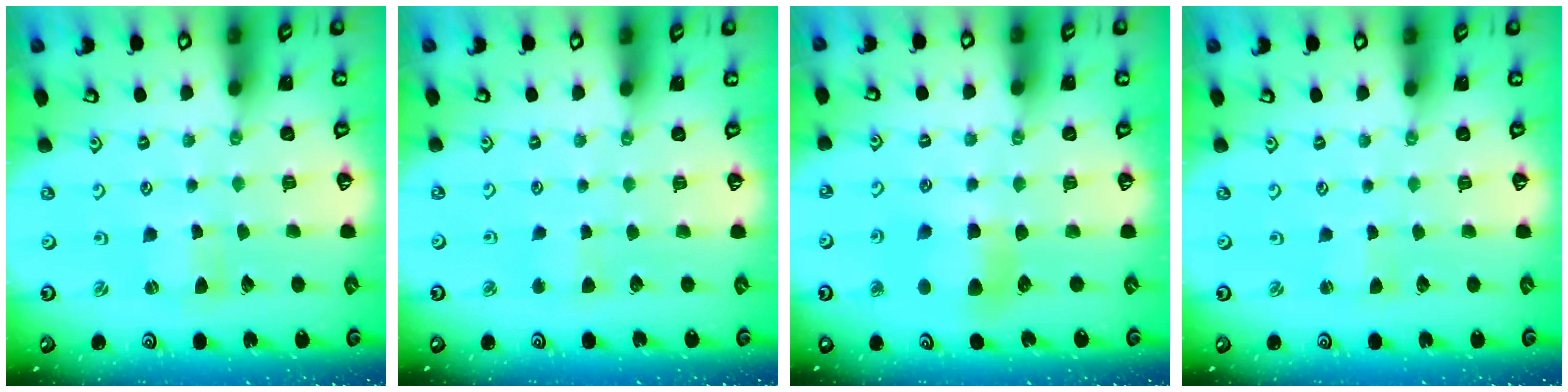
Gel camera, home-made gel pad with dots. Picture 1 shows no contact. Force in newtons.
{"total": 2.8, "press": 2.8, "slide": 0.4}
{"total": 5.6, "press": 5.6, "slide": 0.5}
{"total": 1.5, "press": 1.5, "slide": 0.3}